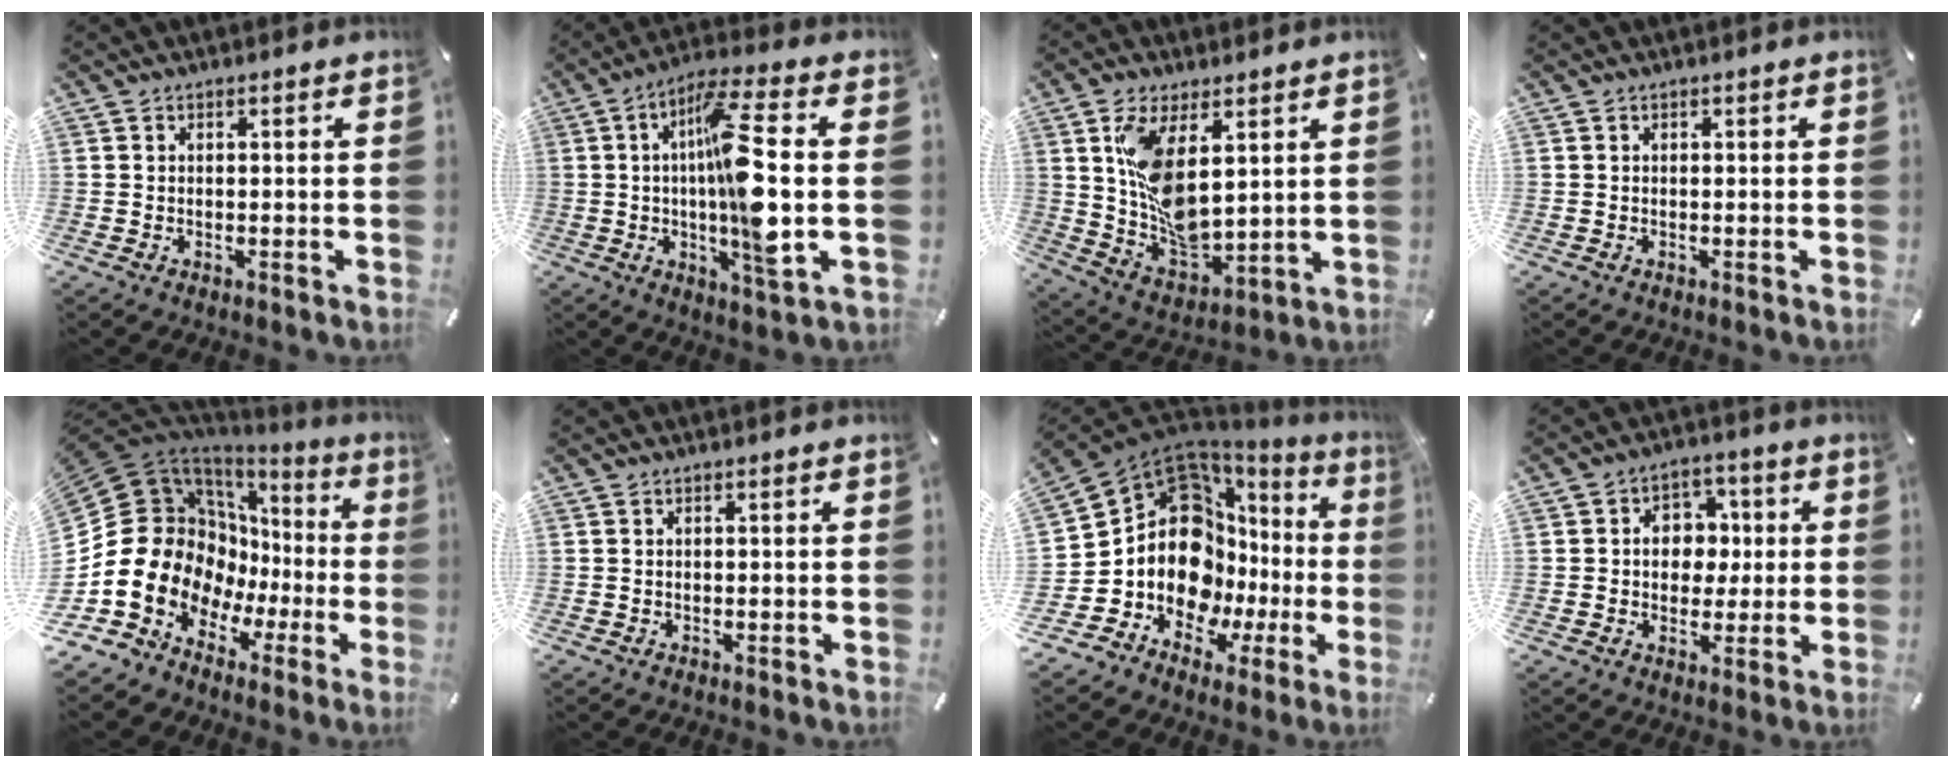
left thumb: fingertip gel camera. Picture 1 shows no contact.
{"total": 16.2, "force": [0.2, 3.0, 15.9], "torque": [-0.287, -0.013, -0.005]}
{"total": 12.9, "force": [4.4, 7.0, 9.9], "torque": [-0.193, -0.026, 0.086]}
{"total": 0.0}
{"total": 19.1, "force": [-0.9, 16.3, 9.8], "torque": [-0.221, -0.034, 0.014]}
{"total": 0.0}
{"total": 16.8, "force": [1.7, 12.9, 10.6], "torque": [-0.204, -0.061, 0.036]}
{"total": 8.1, "force": [0.4, 7.0, 4.0], "torque": [-0.052, 0.008, 0.005]}